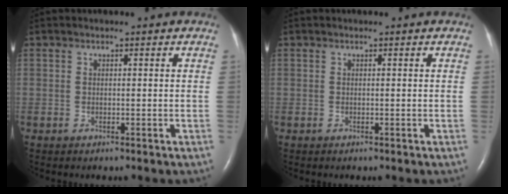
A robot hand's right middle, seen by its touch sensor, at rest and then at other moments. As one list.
[{"total": 0.0}]